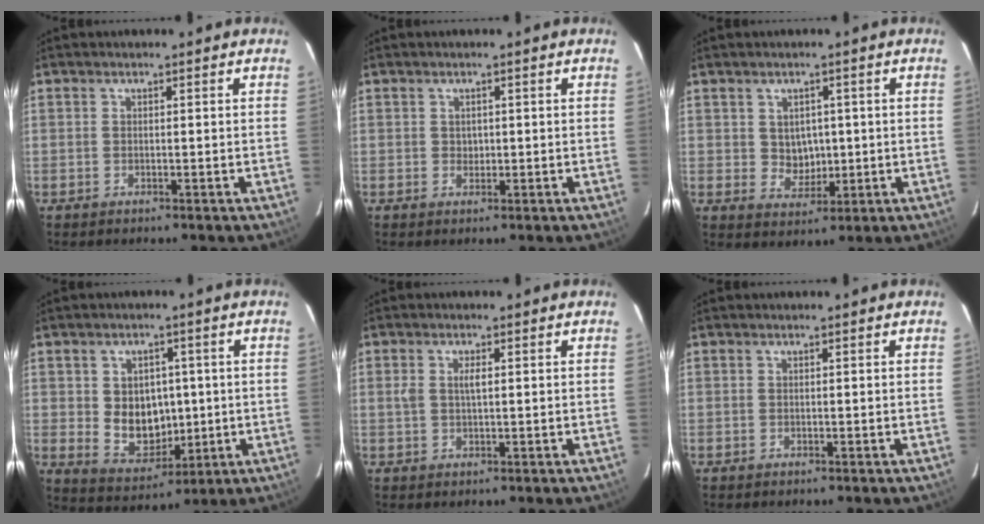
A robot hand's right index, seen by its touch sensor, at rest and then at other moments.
{"total": 1.3, "force": [0.3, 1.2, 0.1], "torque": [0.004, 0.001, 0.006]}
{"total": 4.4, "force": [0.6, 4.0, 1.7], "torque": [-0.026, 0.004, 0.020]}
{"total": 9.2, "force": [0.2, 7.7, 5.1], "torque": [-0.099, -0.002, 0.028]}
{"total": 2.6, "force": [0.5, 1.1, 2.2], "torque": [-0.041, 0.002, 0.010]}
{"total": 0.0}